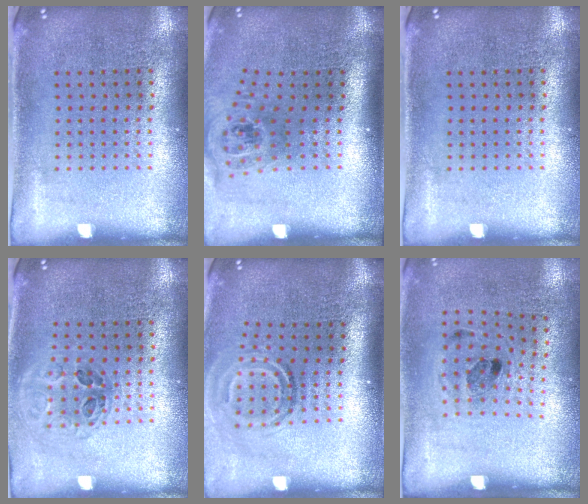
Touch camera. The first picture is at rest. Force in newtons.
{"total": 1.6, "press": 1.2, "slide": 1.1}
{"total": 0.0}
{"total": 1.0, "press": 1.0, "slide": 0.3}
{"total": 1.8, "press": 1.2, "slide": 1.4}
{"total": 1.2, "press": 0.7, "slide": 0.9}